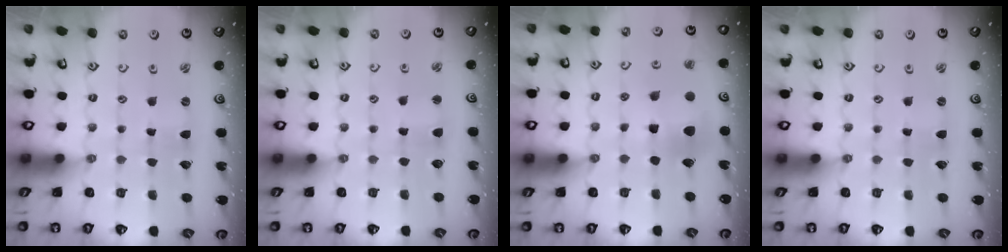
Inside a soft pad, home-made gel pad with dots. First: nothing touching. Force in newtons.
{"total": 1.9, "press": 1.9, "slide": 0.2}
{"total": 9.7, "press": 9.6, "slide": 1.4}
{"total": 0.0}